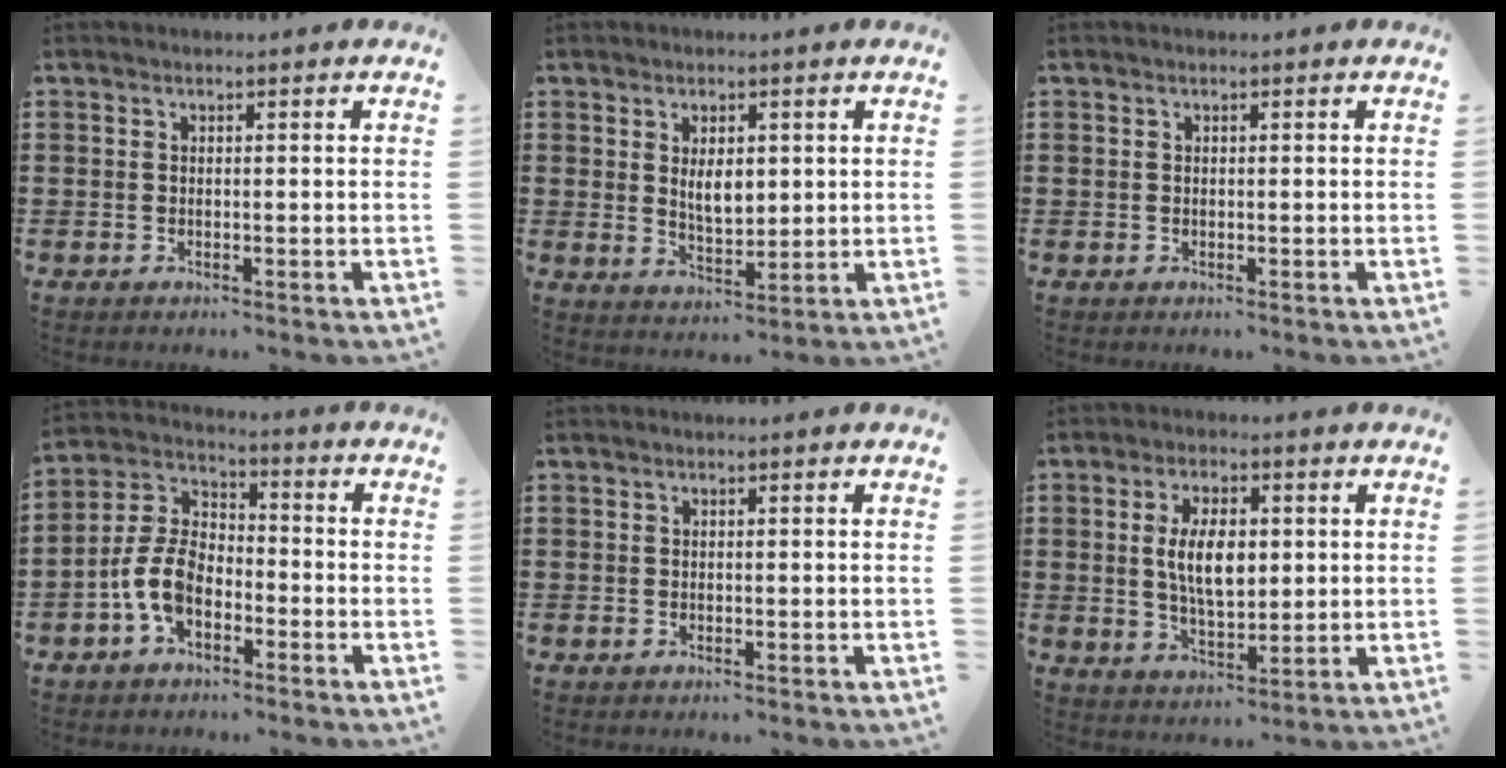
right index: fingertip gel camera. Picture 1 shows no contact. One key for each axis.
{"total": 4.2, "fx": 1.1, "fy": 2.1, "fz": 3.5, "tx": -0.057, "ty": 0.001, "tz": 0.015}
{"total": 0.0}
{"total": 8.4, "fx": -3.3, "fy": 5.1, "fz": 5.8, "tx": -0.157, "ty": 0.003, "tz": -0.073}
{"total": 0.0}
{"total": 7.3, "fx": 0.9, "fy": 3.6, "fz": 6.3, "tx": -0.117, "ty": 0.003, "tz": 0.007}